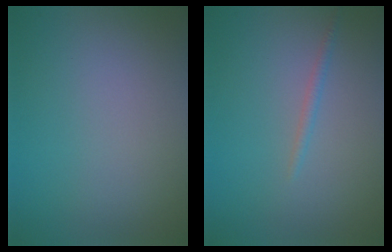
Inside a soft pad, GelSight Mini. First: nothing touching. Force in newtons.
{"total": 0.8, "press": 0.8, "slide": 0.0}